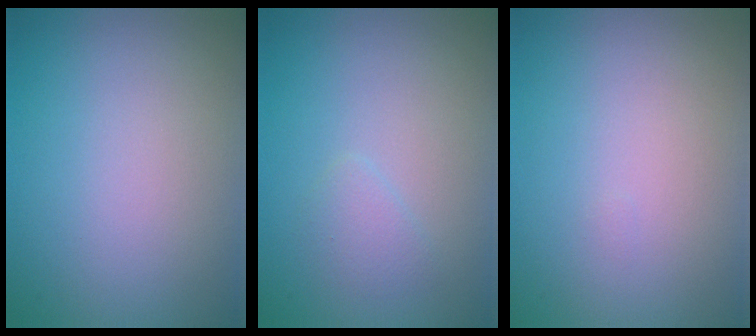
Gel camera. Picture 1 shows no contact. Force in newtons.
{"total": 1.1, "press": 1.1, "slide": 0.1}
{"total": 0.0}